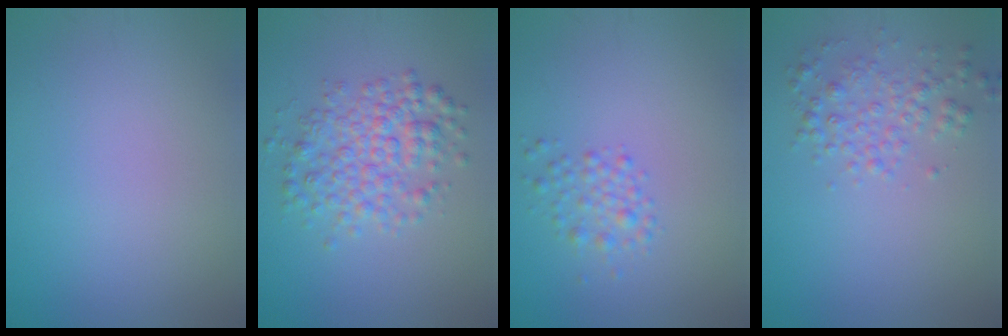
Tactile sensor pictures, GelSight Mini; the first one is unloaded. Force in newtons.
{"total": 4.5, "press": 4.5, "slide": 0.1}
{"total": 1.8, "press": 1.8, "slide": 0.1}
{"total": 2.5, "press": 2.5, "slide": 0.1}